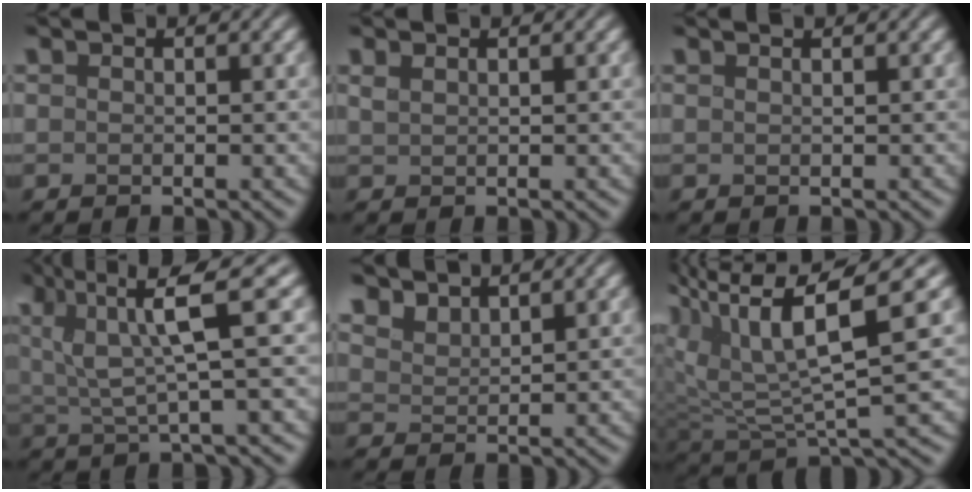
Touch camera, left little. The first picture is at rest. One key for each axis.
{"total": 0.9, "fx": 0.7, "fy": 0.3, "fz": 0.5, "tx": -0.016, "ty": 0.002, "tz": 0.017}
{"total": 0.9, "fx": 0.6, "fy": 0.3, "fz": 0.6, "tx": -0.003, "ty": 0.001, "tz": 0.001}
{"total": 7.5, "fx": 3.2, "fy": 1.3, "fz": 6.6, "tx": -0.123, "ty": 0.013, "tz": 0.057}
{"total": 3.5, "fx": 3.2, "fy": 1.0, "fz": 0.9, "tx": -0.026, "ty": -0.005, "tz": 0.068}
{"total": 9.4, "fx": 4.8, "fy": 2.0, "fz": 7.9, "tx": -0.153, "ty": 0.010, "tz": 0.090}